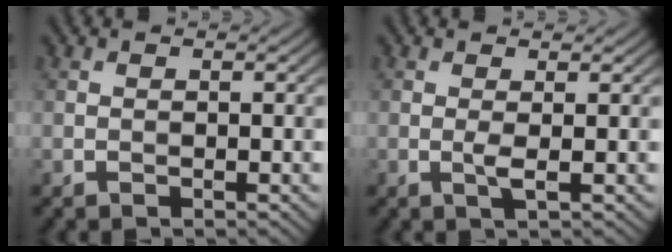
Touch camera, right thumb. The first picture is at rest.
{"total": 1.4, "force": [0.3, 0.1, 1.4], "torque": [-0.033, 0.000, 0.004]}